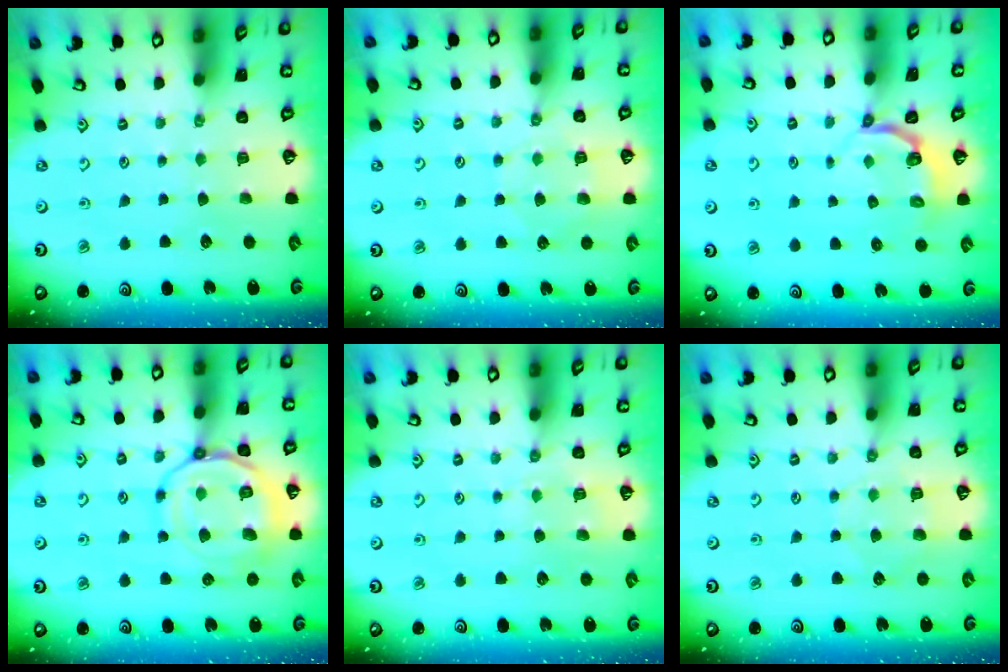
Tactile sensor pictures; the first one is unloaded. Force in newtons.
{"total": 7.2, "press": 7.2, "slide": 1.0}
{"total": 3.5, "press": 2.6, "slide": 2.3}
{"total": 16.1, "press": 16.1, "slide": 1.5}
{"total": 5.5, "press": 5.5, "slide": 0.7}
{"total": 7.2, "press": 7.2, "slide": 1.0}